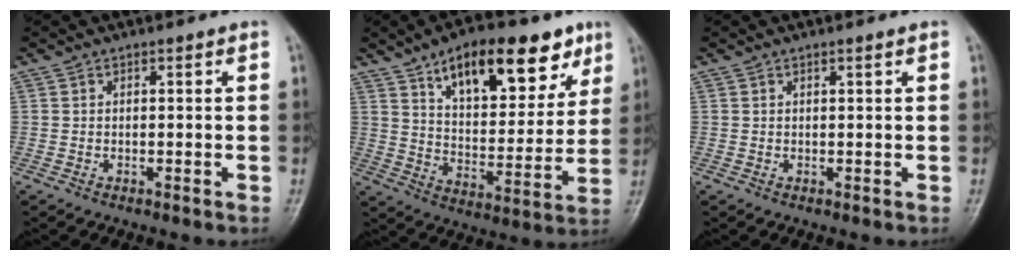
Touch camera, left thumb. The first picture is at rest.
{"total": 20.1, "force": [11.4, 9.2, 13.7], "torque": [-0.155, -0.040, 0.180]}
{"total": 0.7, "force": [0.4, 0.0, 0.5], "torque": [-0.010, -0.001, 0.007]}